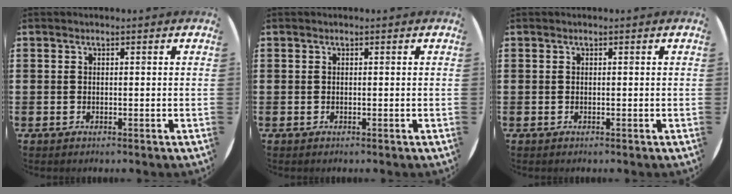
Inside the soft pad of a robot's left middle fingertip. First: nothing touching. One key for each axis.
{"total": 0.0}
{"total": 0.0}